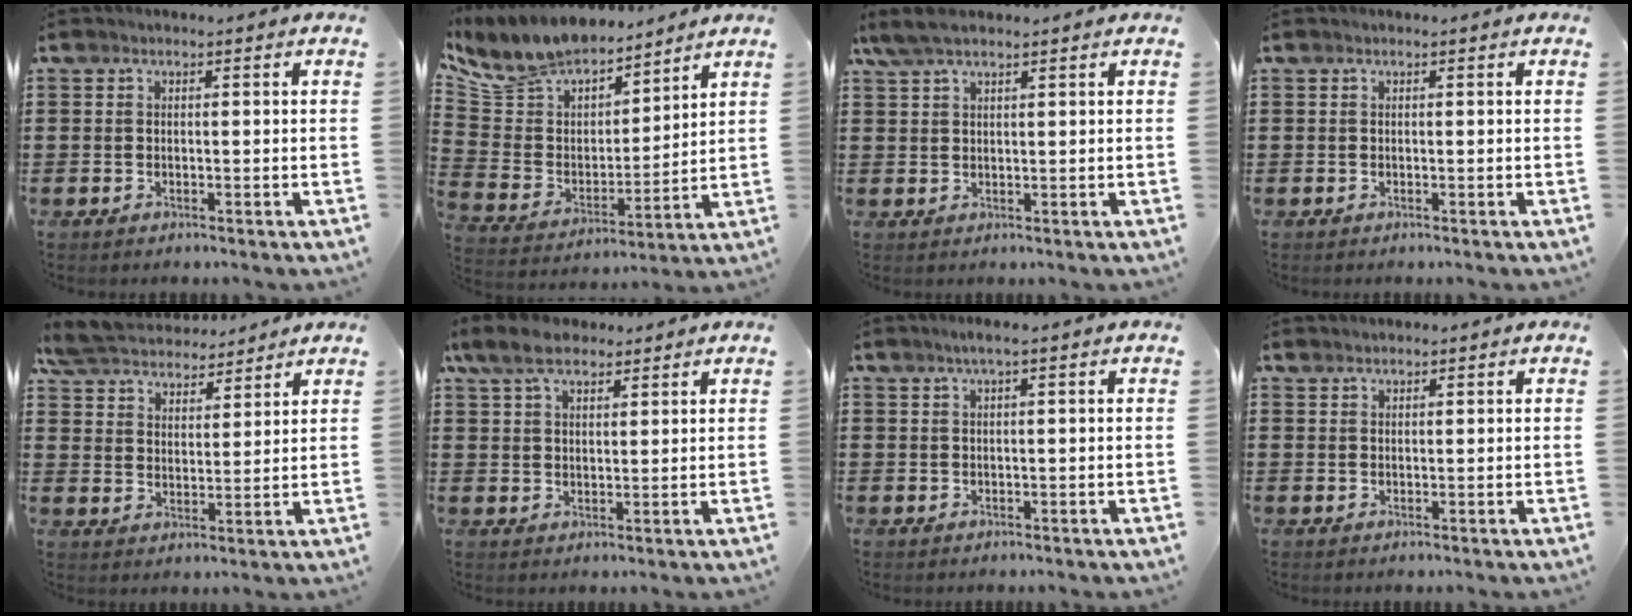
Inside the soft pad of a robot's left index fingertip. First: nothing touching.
{"total": 9.7, "force": [9.0, 3.4, 1.2], "torque": [-0.079, -0.062, 0.166]}
{"total": 4.2, "force": [2.9, 1.1, 2.9], "torque": [-0.062, 0.006, 0.055]}
{"total": 0.0}
{"total": 6.6, "force": [6.2, 1.6, 1.4], "torque": [-0.056, -0.023, 0.112]}
{"total": 7.0, "force": [5.2, 3.1, 3.6], "torque": [-0.078, -0.002, 0.096]}
{"total": 1.4, "force": [0.6, -0.1, 1.3], "torque": [-0.024, 0.000, 0.010]}
{"total": 1.1, "force": [1.0, 0.2, 0.0], "torque": [-0.003, 0.000, 0.021]}